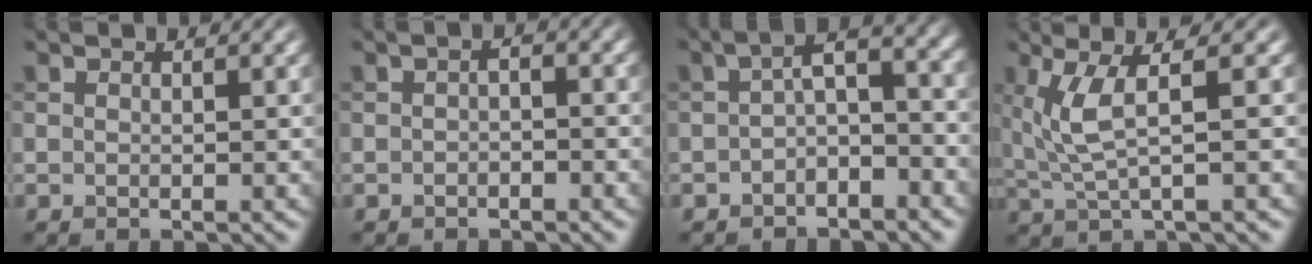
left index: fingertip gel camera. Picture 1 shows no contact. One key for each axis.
{"total": 1.0, "fx": -0.6, "fy": 0.4, "fz": 0.7, "tx": -0.015, "ty": 0.005, "tz": -0.012}
{"total": 4.3, "fx": -1.2, "fy": 1.8, "fz": 3.7, "tx": -0.056, "ty": 0.014, "tz": -0.032}
{"total": 4.0, "fx": 0.9, "fy": 0.7, "fz": 3.8, "tx": -0.093, "ty": 0.003, "tz": 0.021}